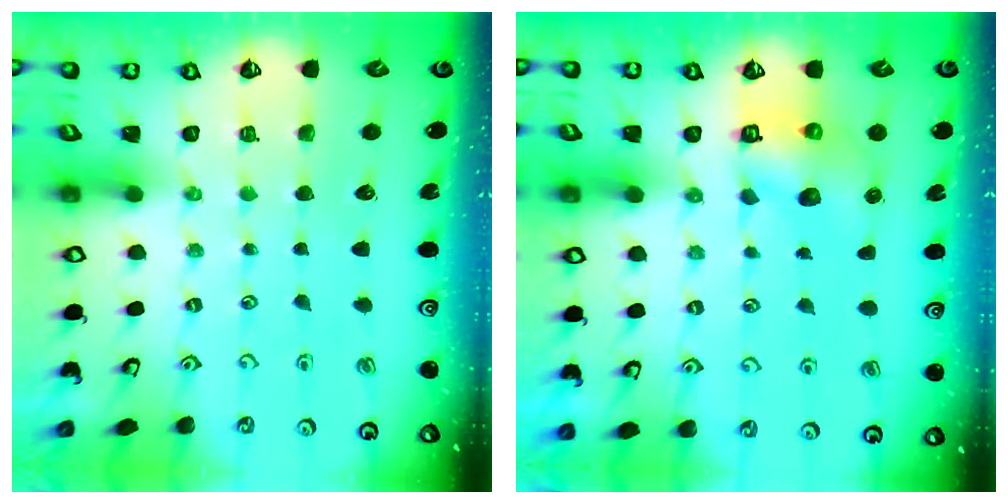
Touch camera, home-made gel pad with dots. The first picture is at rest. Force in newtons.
{"total": 6.8, "press": 6.8, "slide": 0.9}